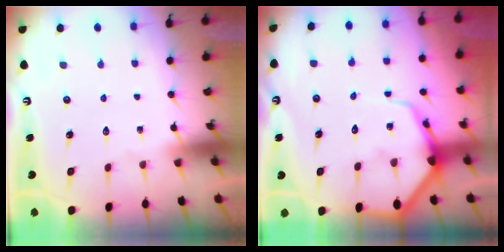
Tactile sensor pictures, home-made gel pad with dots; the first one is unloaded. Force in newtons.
{"total": 8.5, "press": 8.4, "slide": 0.9}